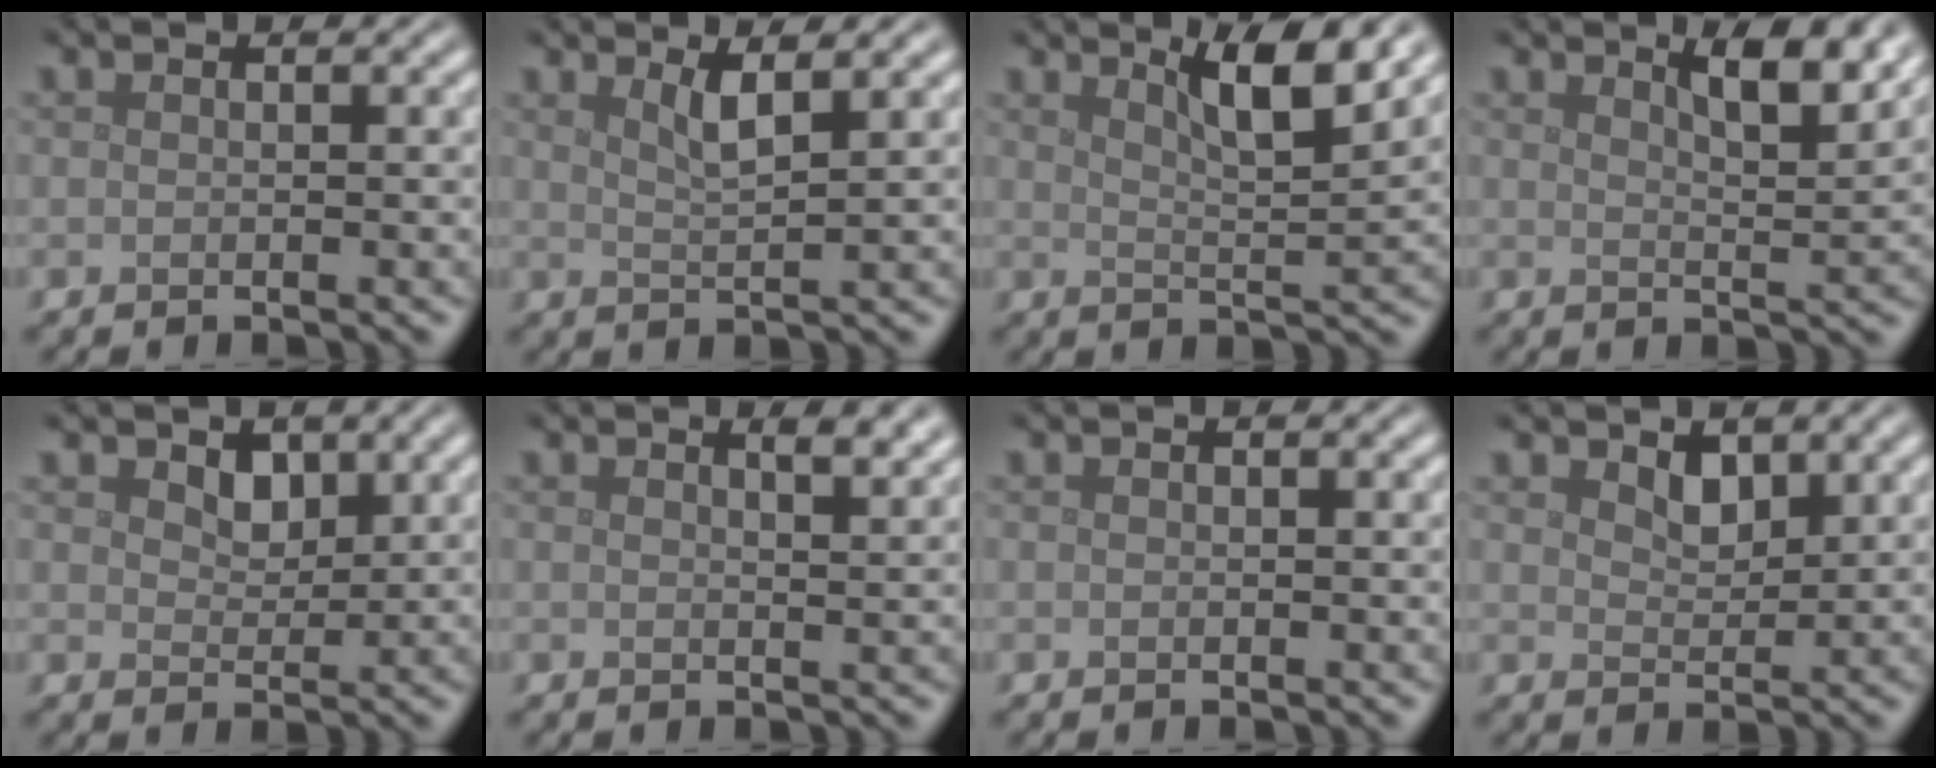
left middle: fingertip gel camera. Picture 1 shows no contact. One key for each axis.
{"total": 2.5, "fx": 1.5, "fy": 0.6, "fz": 1.9, "tx": -0.025, "ty": -0.002, "tz": 0.024}
{"total": 5.0, "fx": 3.3, "fy": 0.9, "fz": 3.7, "tx": -0.052, "ty": 0.000, "tz": 0.052}
{"total": 4.4, "fx": 2.9, "fy": 1.1, "fz": 3.0, "tx": -0.039, "ty": 0.003, "tz": 0.039}
{"total": 1.9, "fx": 1.2, "fy": 1.2, "fz": 1.0, "tx": -0.023, "ty": -0.004, "tz": 0.018}
{"total": 2.5, "fx": 1.8, "fy": 0.8, "fz": 1.5, "tx": -0.005, "ty": 0.009, "tz": 0.013}
{"total": 0.0}
{"total": 1.8, "fx": 1.3, "fy": 0.9, "fz": 0.9, "tx": -0.021, "ty": -0.005, "tz": 0.025}